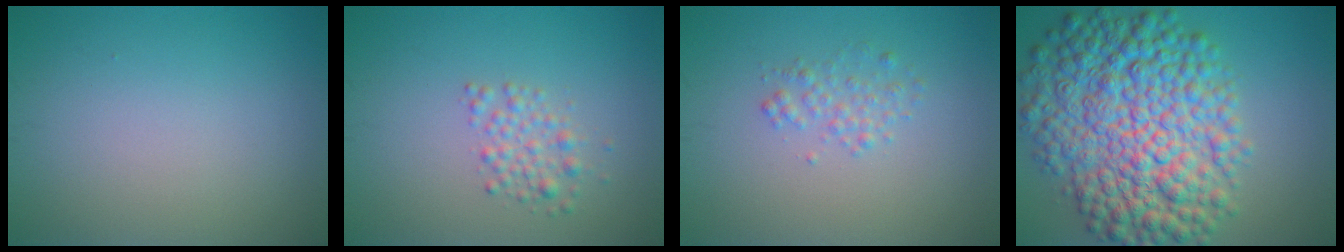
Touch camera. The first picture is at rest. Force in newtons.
{"total": 2.0, "press": 2.0, "slide": 0.1}
{"total": 1.5, "press": 1.5, "slide": 0.0}
{"total": 12.1, "press": 12.1, "slide": 0.1}